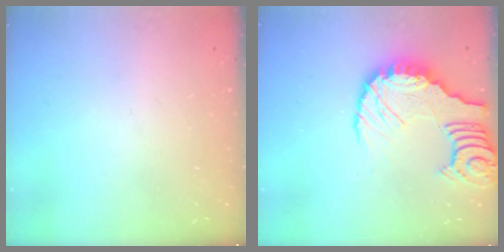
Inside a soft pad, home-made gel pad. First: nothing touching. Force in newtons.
{"total": 13.5, "press": 13.3, "slide": 1.9}